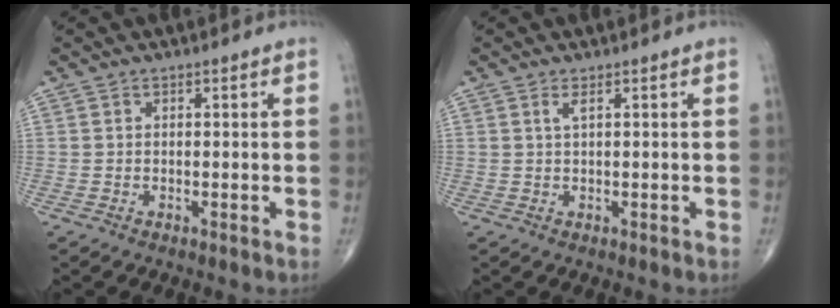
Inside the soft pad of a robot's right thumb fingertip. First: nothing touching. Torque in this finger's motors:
{"motor_torque": [0.16, -0.44, 0.13, 0.04, -0.04]}